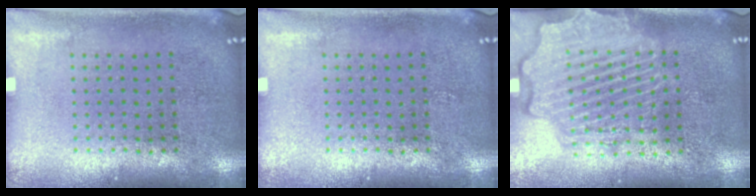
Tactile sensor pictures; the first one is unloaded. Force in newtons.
{"total": 0.0}
{"total": 4.2, "press": 4.2, "slide": 0.5}